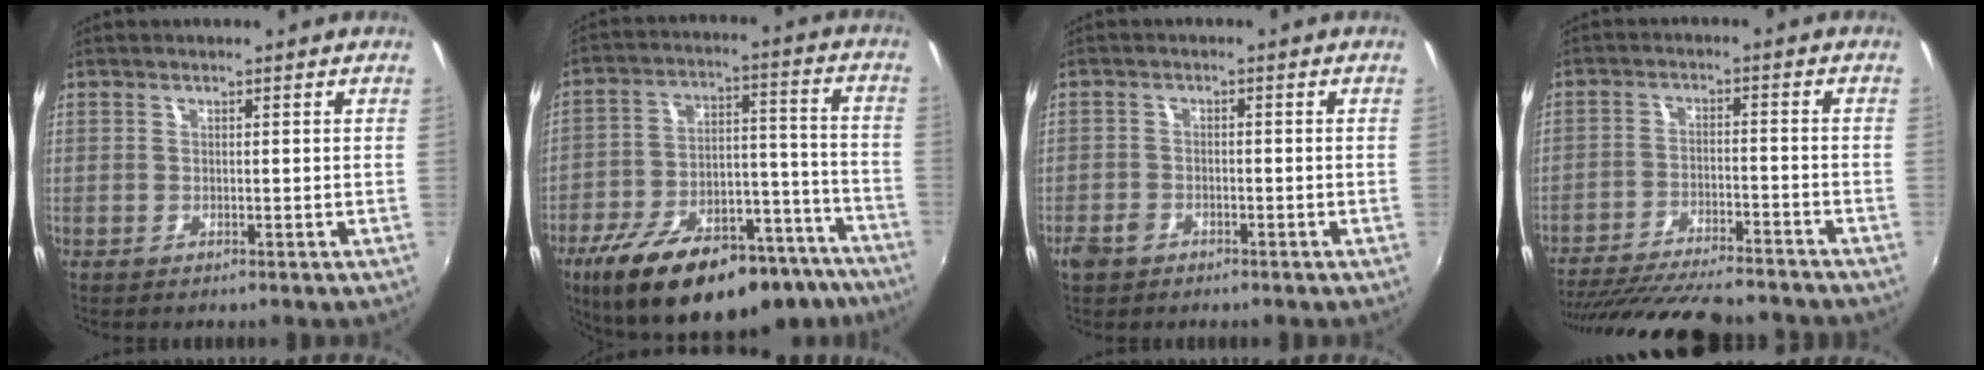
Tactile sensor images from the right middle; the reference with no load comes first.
{"total": 28.3, "force": [-20.7, 11.3, 15.7], "torque": [-0.263, 0.005, -0.282]}
{"total": 3.5, "force": [-2.4, 2.2, 1.3], "torque": [-0.036, -0.001, -0.042]}
{"total": 20.3, "force": [-17.8, 3.8, 8.9], "torque": [-0.172, -0.026, -0.265]}